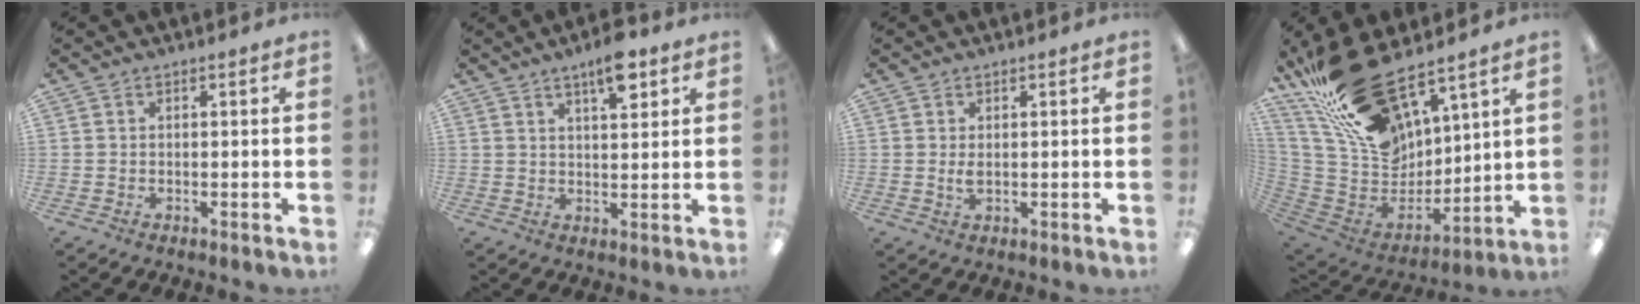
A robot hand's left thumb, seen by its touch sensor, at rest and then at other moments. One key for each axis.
{"total": 7.7, "fx": 5.0, "fy": 2.4, "fz": 5.3, "tx": -0.075, "ty": -0.024, "tz": 0.079}
{"total": 2.3, "fx": 0.4, "fy": 0.9, "fz": 2.0, "tx": -0.048, "ty": 0.000, "tz": 0.003}
{"total": 23.8, "fx": 18.0, "fy": 9.9, "fz": 12.0, "tx": -0.252, "ty": -0.101, "tz": 0.330}